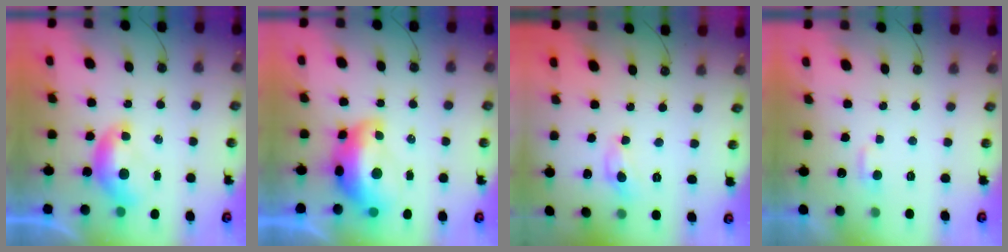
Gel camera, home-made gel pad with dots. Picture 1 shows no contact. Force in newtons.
{"total": 5.2, "press": 5.1, "slide": 1.1}
{"total": 3.2, "press": 3.1, "slide": 0.3}
{"total": 2.7, "press": 2.7, "slide": 0.4}